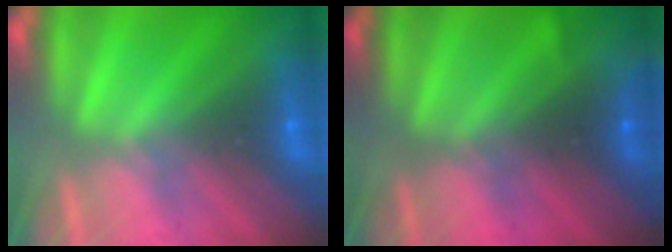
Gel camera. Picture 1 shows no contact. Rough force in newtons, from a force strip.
{"total": 1.7}